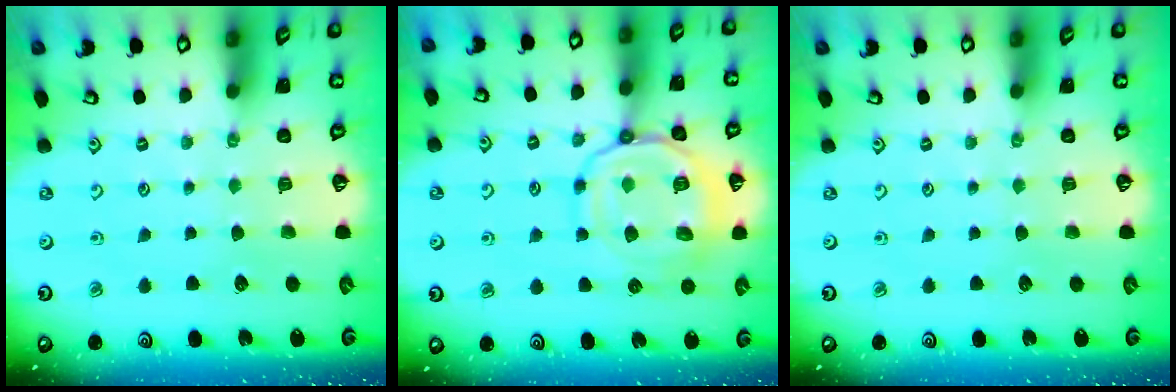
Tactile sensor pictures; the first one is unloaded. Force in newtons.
{"total": 15.4, "press": 15.3, "slide": 1.5}
{"total": 0.0}